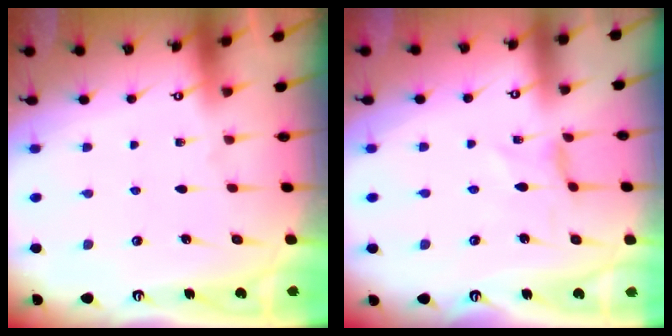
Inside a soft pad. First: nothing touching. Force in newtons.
{"total": 0.0}